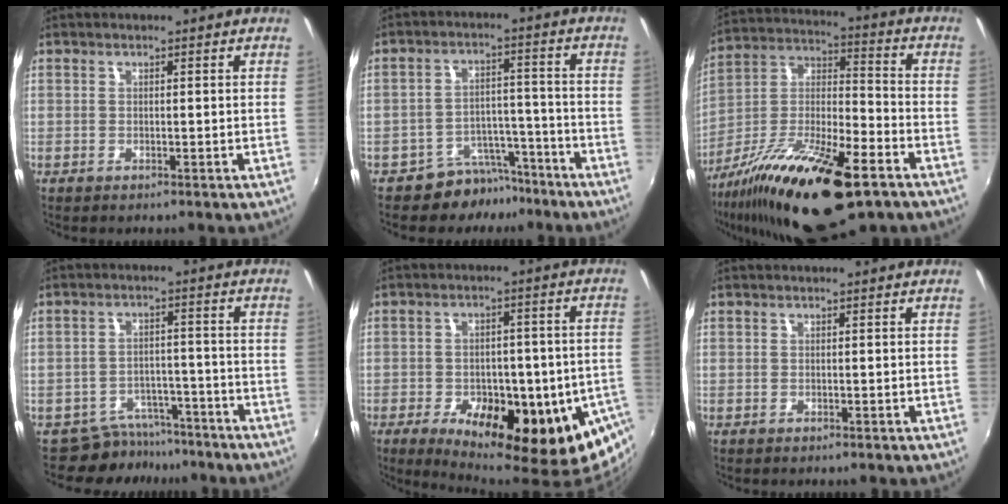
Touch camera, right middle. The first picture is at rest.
{"total": 8.1, "force": [-6.8, 4.3, 0.9], "torque": [-0.018, 0.031, -0.096]}
{"total": 23.6, "force": [-13.8, 7.0, 17.8], "torque": [-0.317, -0.032, -0.242]}
{"total": 7.1, "force": [-6.2, 3.3, 0.3], "torque": [-0.011, 0.014, -0.088]}
{"total": 21.4, "force": [-9.0, 9.1, 17.2], "torque": [-0.273, -0.055, -0.112]}
{"total": 0.0}